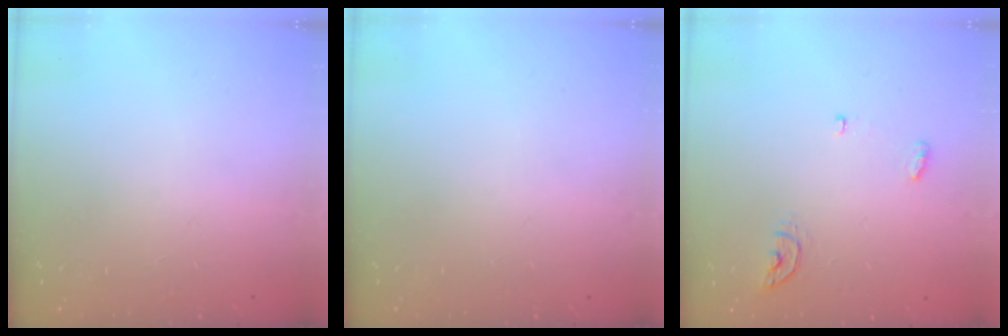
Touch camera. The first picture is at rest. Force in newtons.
{"total": 0.0}
{"total": 4.8, "press": 4.8, "slide": 0.4}